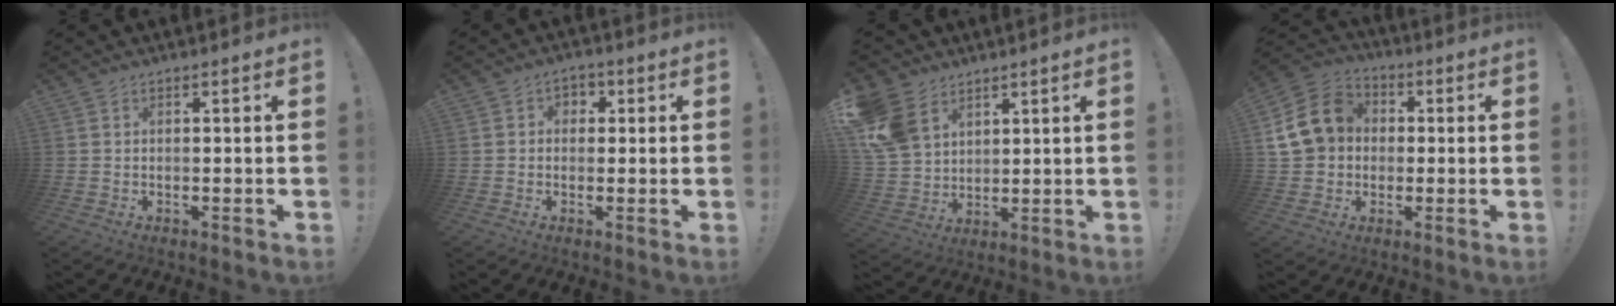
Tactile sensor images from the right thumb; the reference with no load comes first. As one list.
[{"total": 3.3, "force": [-0.3, 3.1, 1.2], "torque": [-0.011, 0.002, -0.007]}, {"total": 13.0, "force": [6.7, 9.5, 5.8], "torque": [-0.118, -0.034, 0.139]}, {"total": 15.2, "force": [2.5, 12.9, 7.5], "torque": [-0.125, 0.012, 0.058]}]